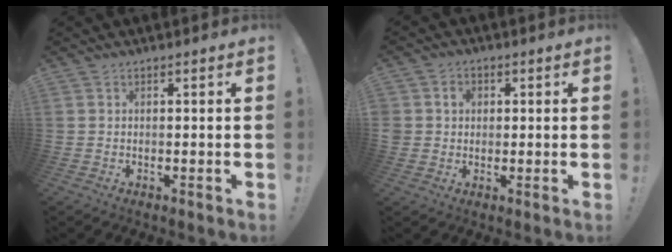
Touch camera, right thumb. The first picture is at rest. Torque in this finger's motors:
{"motor_torque": [0.75, 0.74, 0.71, -0.12, 0.07]}